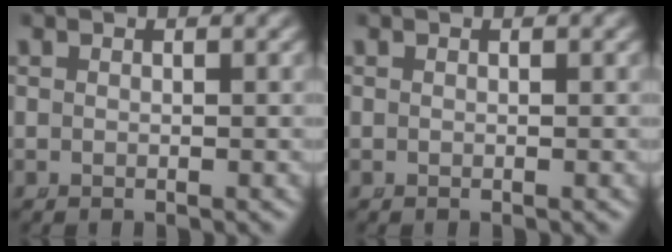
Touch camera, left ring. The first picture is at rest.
{"total": 0.0}